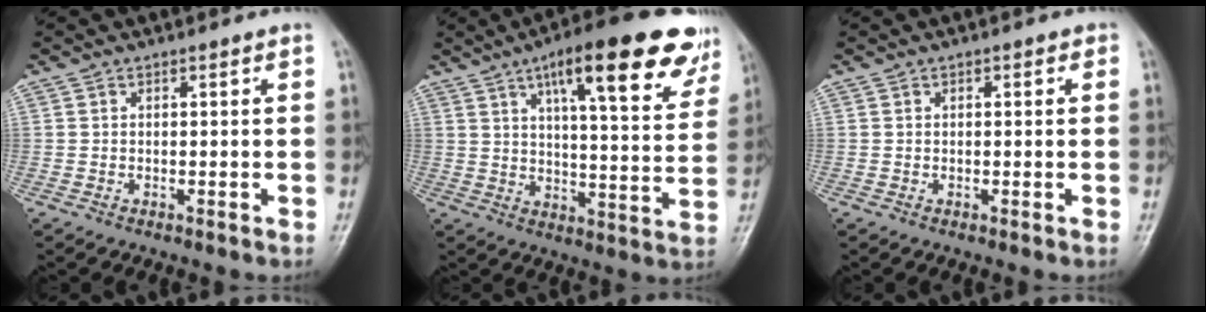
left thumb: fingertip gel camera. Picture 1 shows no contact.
{"total": 22.1, "force": [12.6, 6.1, 17.2], "torque": [-0.211, -0.032, 0.175]}
{"total": 1.2, "force": [0.4, 0.7, 0.9], "torque": [-0.007, 0.002, 0.003]}